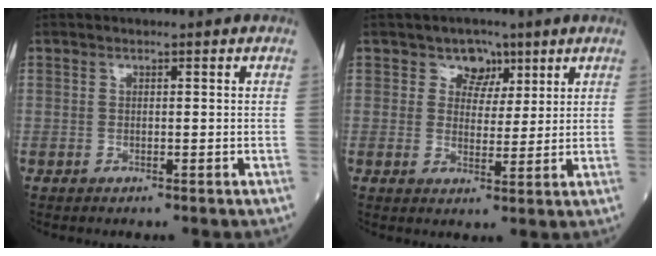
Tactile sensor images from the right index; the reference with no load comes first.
{"total": 4.1, "force": [2.3, 3.2, 1.1], "torque": [-0.007, 0.004, 0.035]}